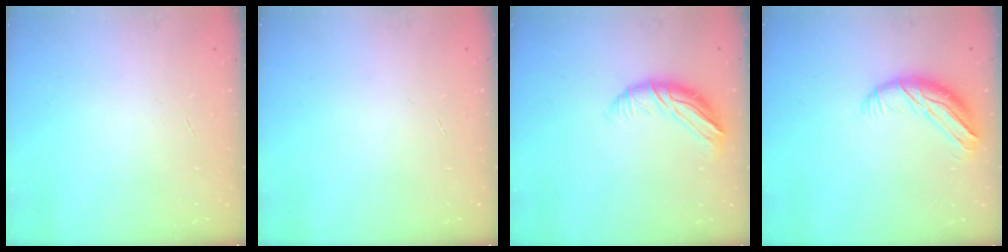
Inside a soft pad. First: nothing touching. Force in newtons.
{"total": 0.0}
{"total": 11.1, "press": 11.0, "slide": 1.4}
{"total": 9.8, "press": 9.5, "slide": 2.3}